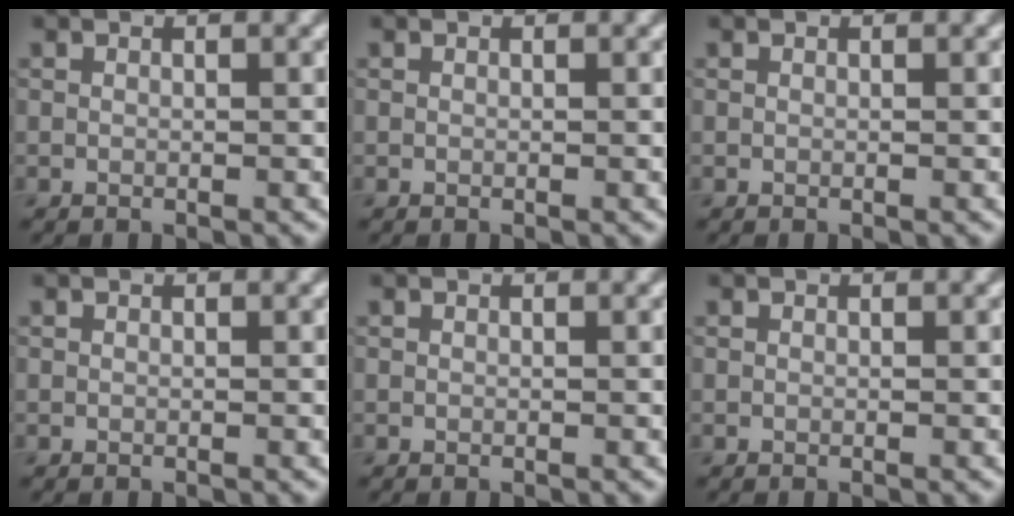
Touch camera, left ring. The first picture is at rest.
{"total": 0.0}
{"total": 0.0}
{"total": 0.0}
{"total": 0.0}
{"total": 0.0}